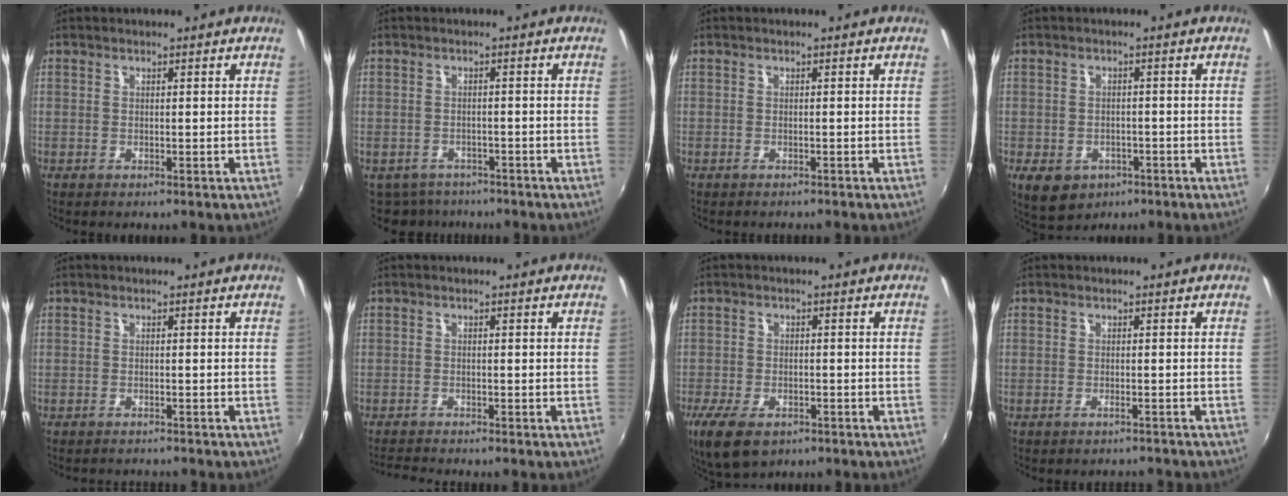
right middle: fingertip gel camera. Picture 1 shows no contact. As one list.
[{"total": 6.9, "force": [-5.6, 3.6, 1.6], "torque": [-0.049, -0.016, -0.083]}, {"total": 0.7, "force": [-0.6, 0.3, 0.2], "torque": [-0.005, -0.003, -0.012]}, {"total": 7.6, "force": [-3.8, 5.4, 3.7], "torque": [-0.084, -0.015, -0.049]}, {"total": 3.1, "force": [-3.0, 0.6, 0.7], "torque": [-0.022, -0.014, -0.048]}, {"total": 3.5, "force": [-3.4, -0.2, 0.8], "torque": [-0.032, -0.014, -0.065]}, {"total": 9.1, "force": [-5.6, 4.5, 5.5], "torque": [-0.135, -0.030, -0.097]}, {"total": 3.4, "force": [-3.3, 0.6, 0.7], "torque": [-0.020, -0.008, -0.045]}]